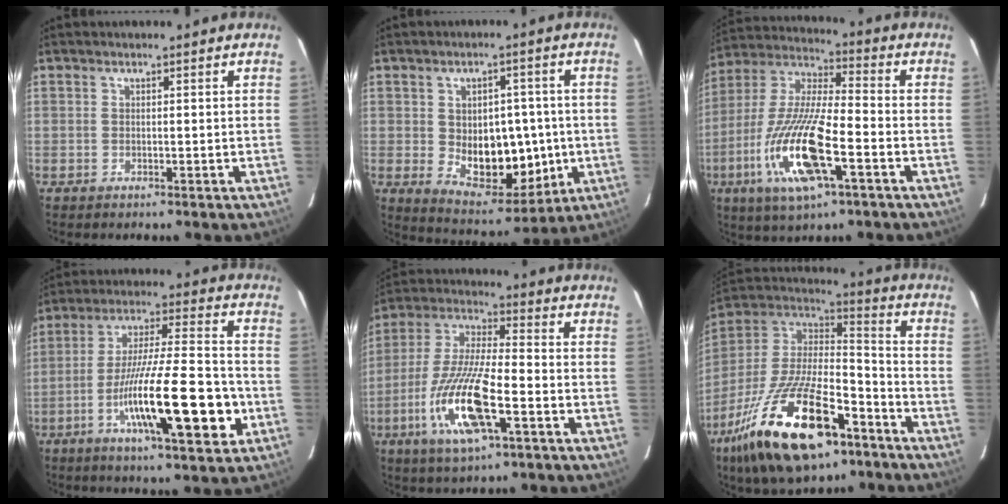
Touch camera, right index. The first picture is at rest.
{"total": 12.2, "force": [-0.9, 7.2, 9.8], "torque": [-0.137, 0.005, 0.007]}
{"total": 17.7, "force": [-6.5, 3.4, 16.1], "torque": [-0.341, -0.016, -0.117]}
{"total": 18.5, "force": [-6.1, 2.2, 17.4], "torque": [-0.288, -0.006, -0.094]}
{"total": 15.5, "force": [-5.8, 2.9, 14.1], "torque": [-0.295, -0.015, -0.104]}
{"total": 24.8, "force": [-15.0, 8.2, 18.0], "torque": [-0.357, -0.019, -0.263]}